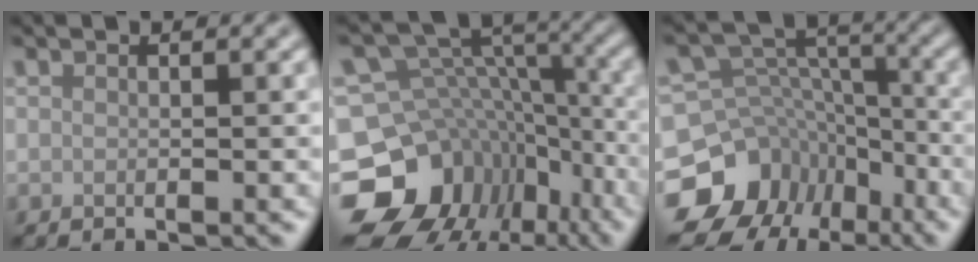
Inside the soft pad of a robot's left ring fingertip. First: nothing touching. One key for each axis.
{"total": 14.9, "fx": -7.3, "fy": 11.6, "fz": 5.9, "tx": -0.129, "ty": 0.007, "tz": -0.095}
{"total": 13.4, "fx": -7.3, "fy": 10.8, "fz": 3.2, "tx": -0.082, "ty": -0.010, "tz": -0.111}